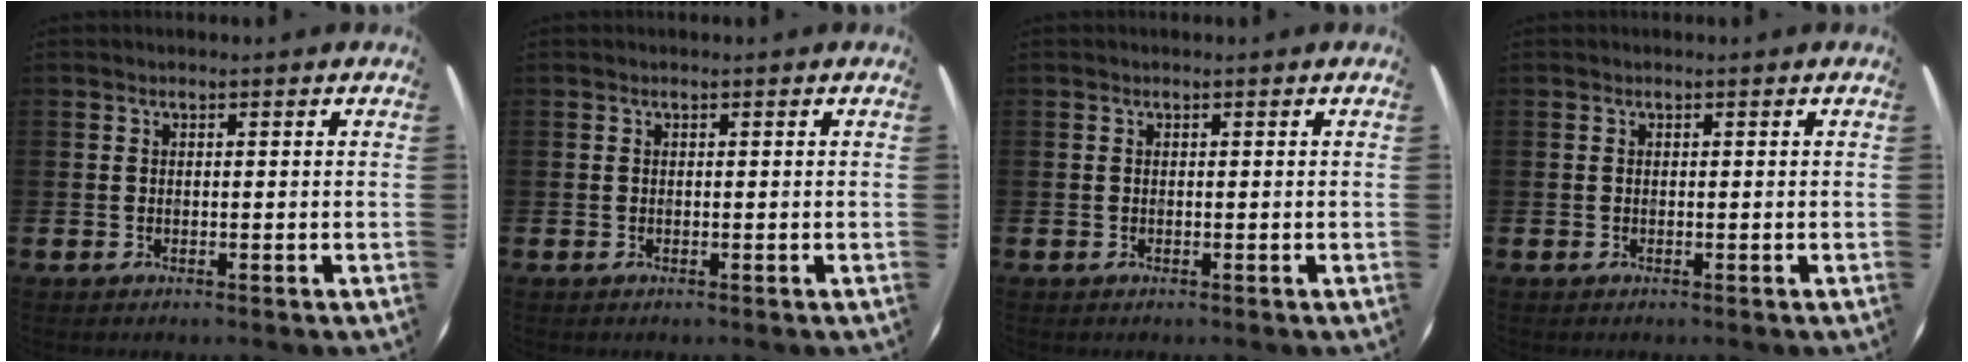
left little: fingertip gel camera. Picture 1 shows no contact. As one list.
[{"total": 0.0}, {"total": 0.0}, {"total": 0.0}]